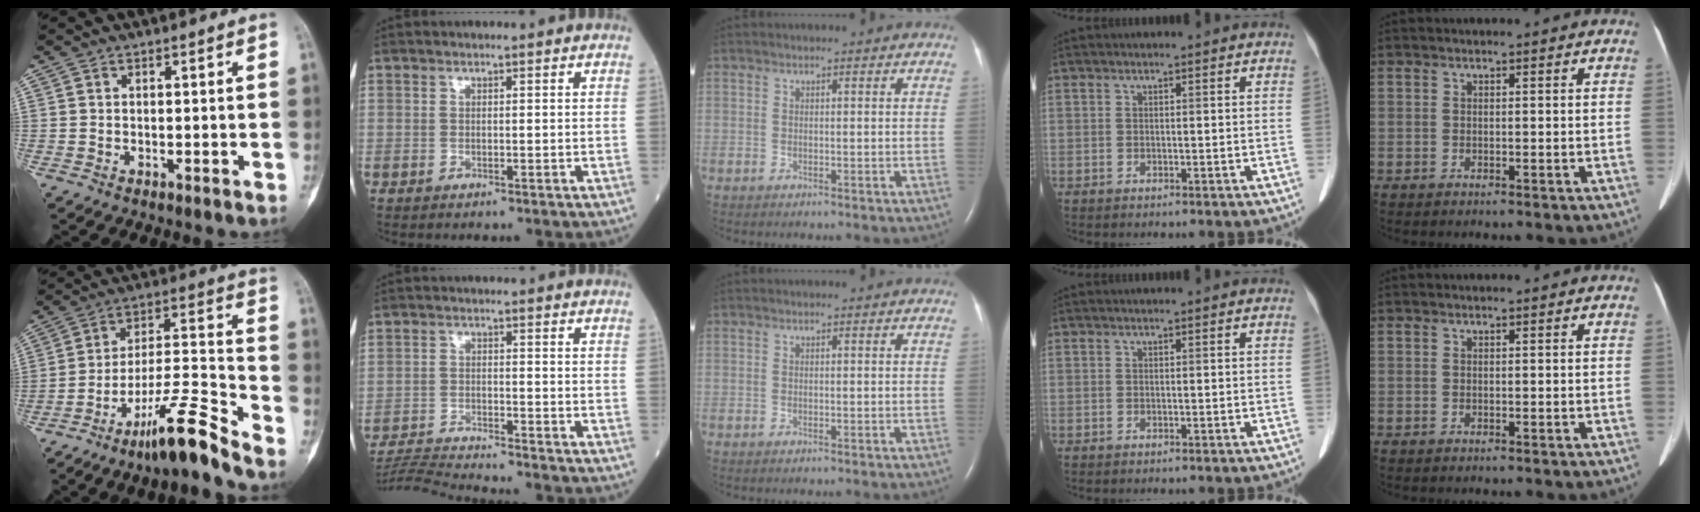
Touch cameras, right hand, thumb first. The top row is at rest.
{"thumb": {"total": 13.9, "force": [-10.6, 0.9, 8.8], "torque": [-0.152, 0.088, -0.182]}, "index": {"total": 10.4, "force": [-9.9, -1.5, 2.8], "torque": [-0.039, -0.013, -0.166]}}